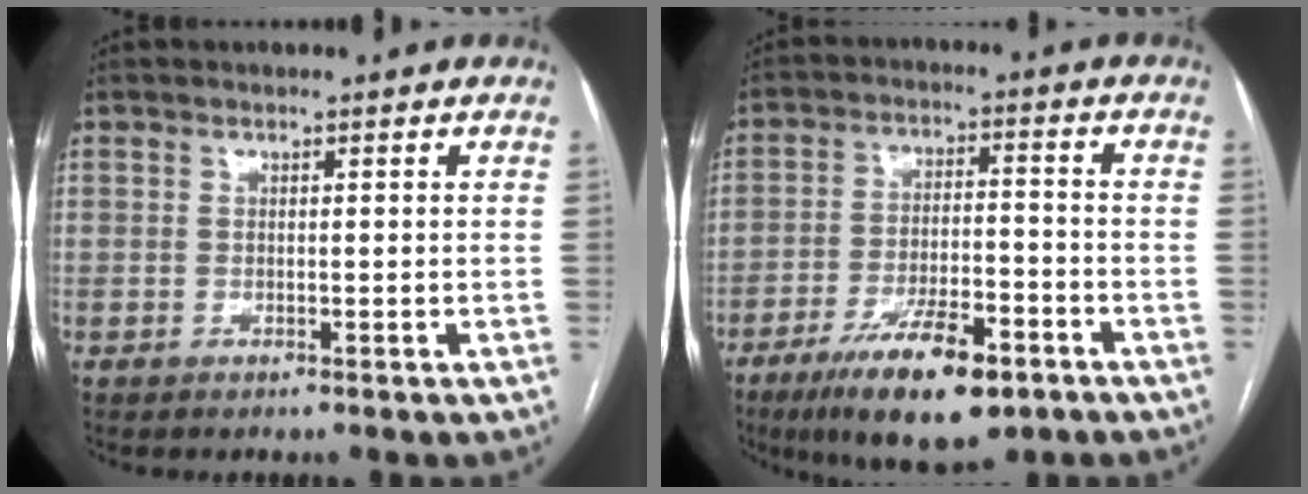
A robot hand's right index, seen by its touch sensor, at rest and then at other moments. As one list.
[{"total": 13.4, "force": [-8.1, 3.7, 10.0], "torque": [-0.171, -0.012, -0.130]}]